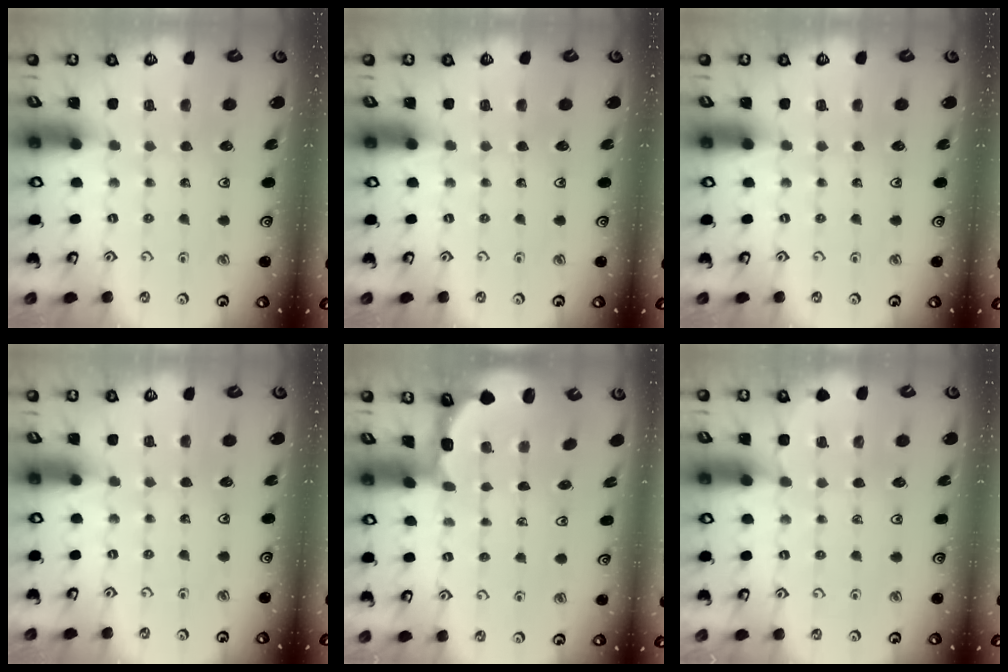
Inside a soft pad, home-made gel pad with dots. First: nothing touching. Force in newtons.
{"total": 0.0}
{"total": 0.0}
{"total": 0.0}
{"total": 1.7, "press": 1.4, "slide": 0.9}
{"total": 4.3, "press": 4.3, "slide": 0.4}